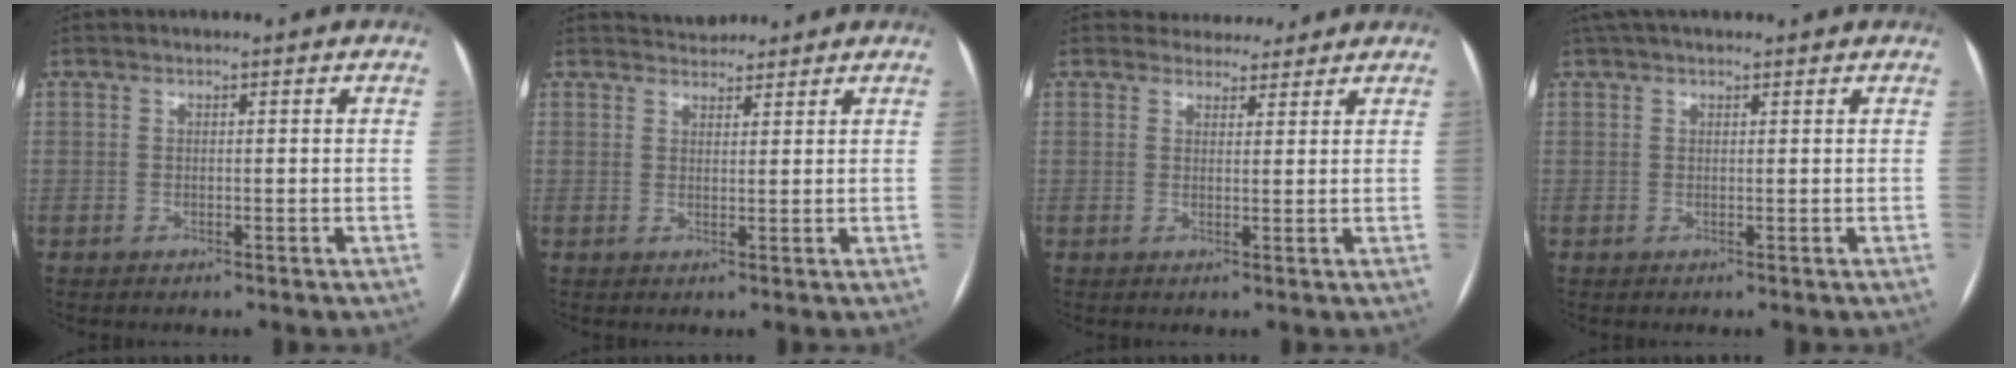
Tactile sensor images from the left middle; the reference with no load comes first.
{"total": 3.7, "force": [3.5, 1.2, 0.2], "torque": [-0.002, 0.020, 0.054]}
{"total": 4.2, "force": [3.9, 1.7, 0.0], "torque": [0.006, 0.006, 0.049]}
{"total": 5.3, "force": [4.3, 1.5, 2.7], "torque": [-0.044, 0.044, 0.073]}